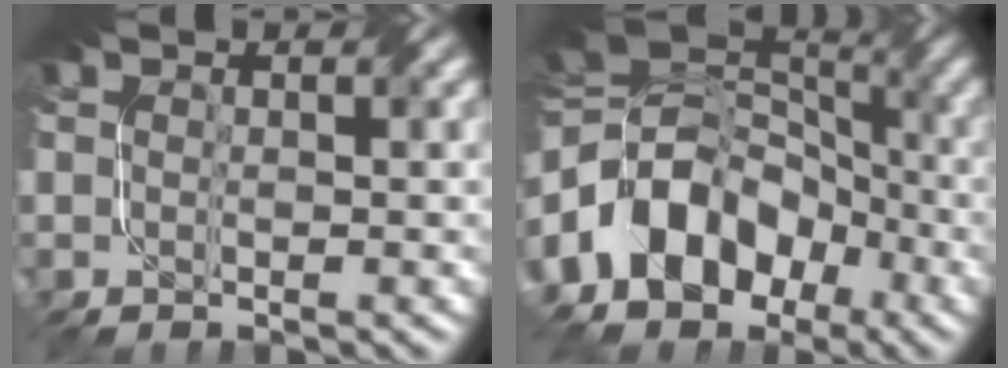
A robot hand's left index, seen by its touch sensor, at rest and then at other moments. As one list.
[{"total": 11.4, "force": [-5.0, 8.3, 6.1], "torque": [-0.127, 0.000, -0.107]}]